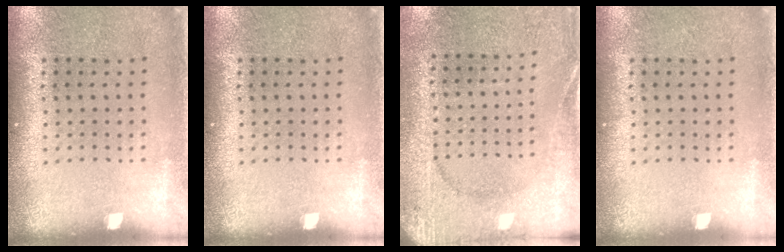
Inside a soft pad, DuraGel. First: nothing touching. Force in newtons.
{"total": 0.0}
{"total": 2.6, "press": 2.5, "slide": 0.6}
{"total": 0.0}